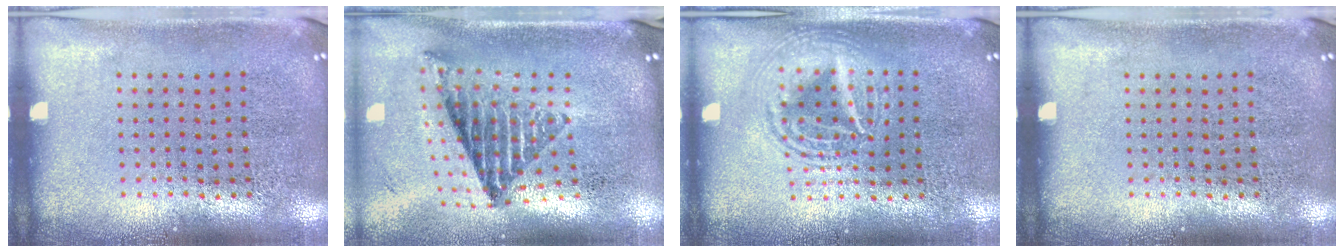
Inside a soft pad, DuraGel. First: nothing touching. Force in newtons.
{"total": 1.5, "press": 1.3, "slide": 0.9}
{"total": 1.8, "press": 1.8, "slide": 0.2}
{"total": 0.0}